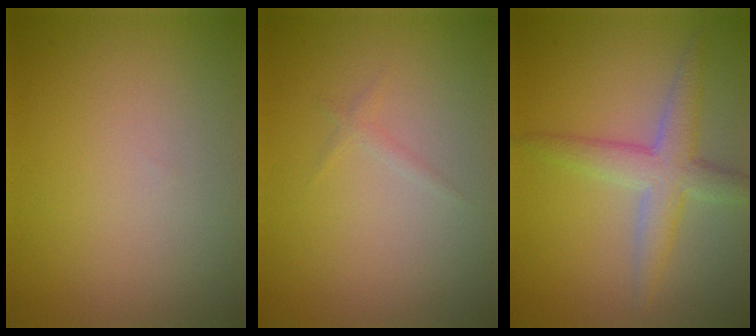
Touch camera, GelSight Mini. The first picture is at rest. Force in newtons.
{"total": 1.2, "press": 1.2, "slide": 0.2}
{"total": 4.0, "press": 4.0, "slide": 0.2}